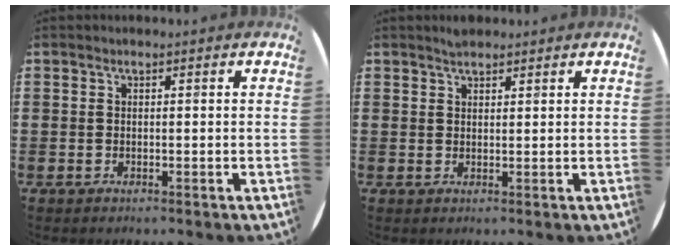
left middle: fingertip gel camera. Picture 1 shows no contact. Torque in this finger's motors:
{"motor_torque": [0.41, -0.30, 0.04, 0.00]}